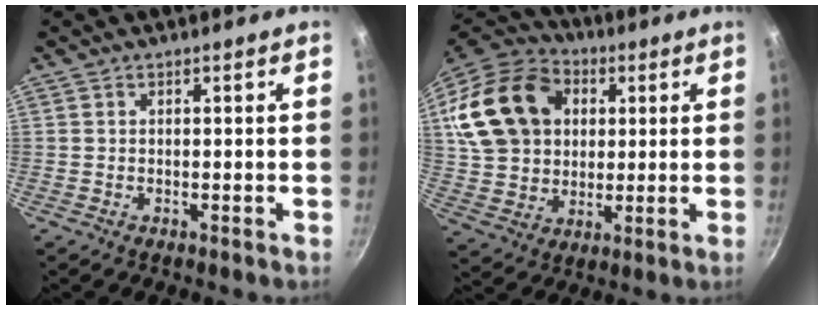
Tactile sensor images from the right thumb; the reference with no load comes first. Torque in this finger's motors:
{"motor_torque": [-0.15, 1.87, 0.97, -0.15, 0.25]}